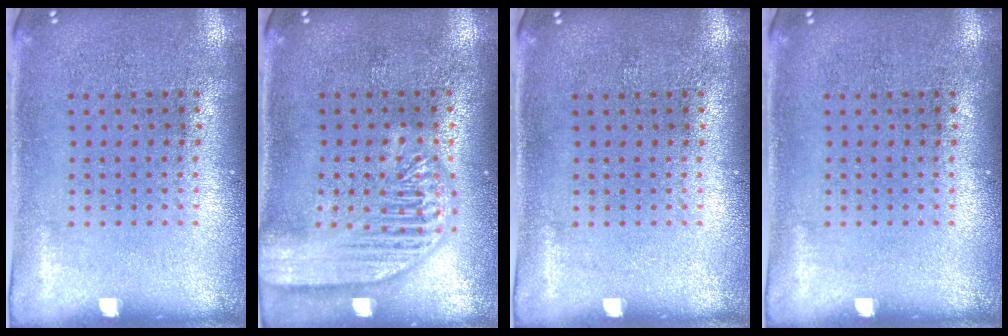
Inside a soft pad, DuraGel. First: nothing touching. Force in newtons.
{"total": 3.5, "press": 3.4, "slide": 0.5}
{"total": 0.0}
{"total": 0.0}